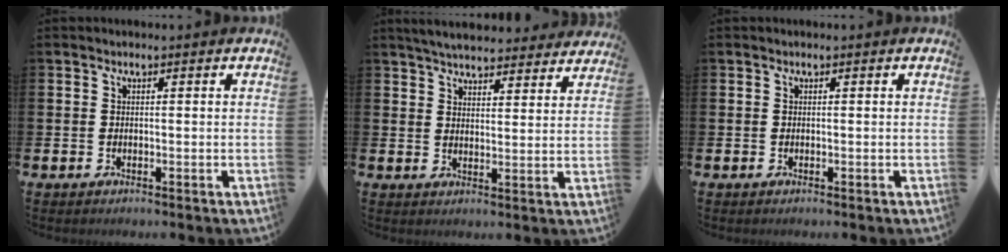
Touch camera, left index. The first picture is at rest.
{"total": 5.2, "force": [5.0, 1.0, 0.8], "torque": [-0.027, -0.028, 0.088]}
{"total": 0.0}